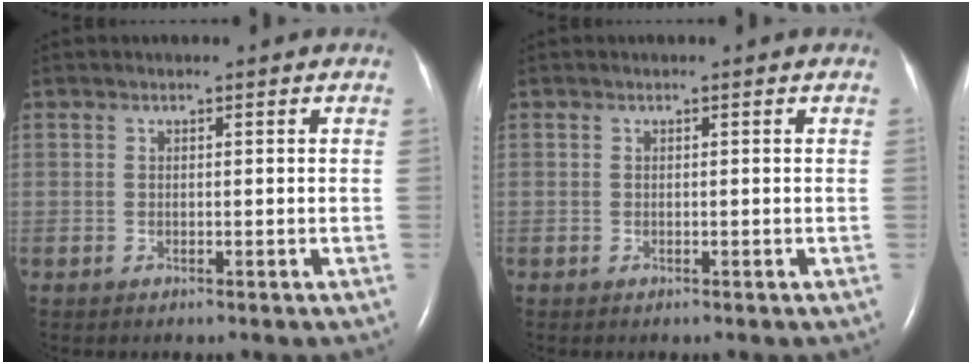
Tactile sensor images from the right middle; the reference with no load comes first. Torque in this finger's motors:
{"motor_torque": [-0.07, 0.07, -0.21, -0.09]}